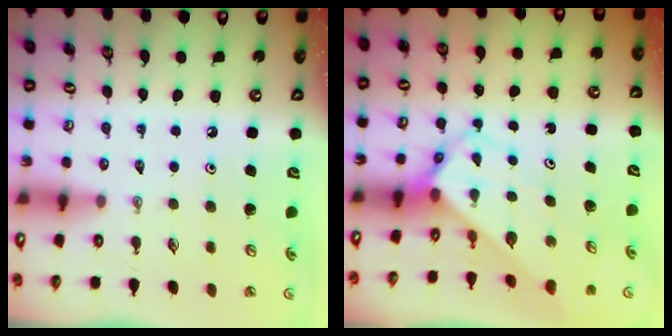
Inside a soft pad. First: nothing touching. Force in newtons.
{"total": 3.8, "press": 3.7, "slide": 0.4}